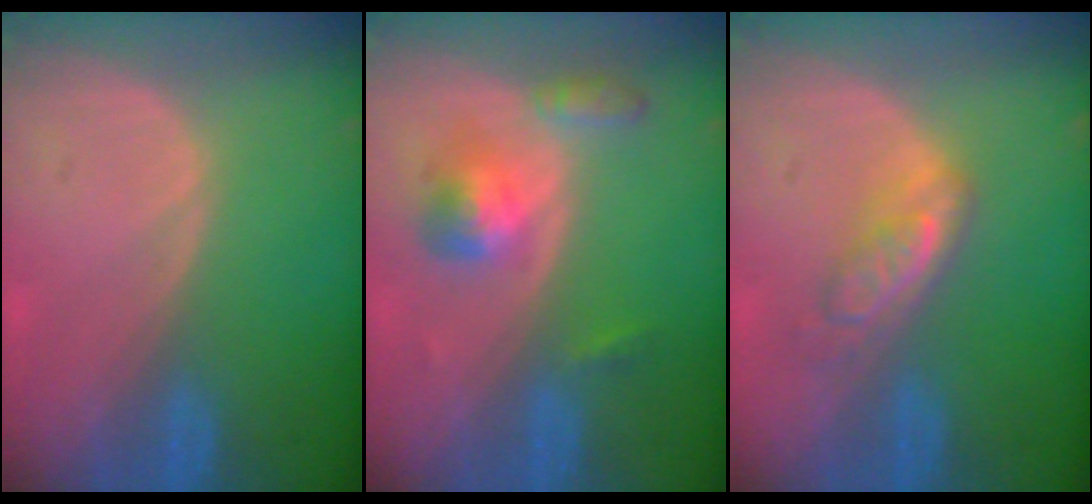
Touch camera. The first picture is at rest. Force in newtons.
{"total": 5.2, "press": 4.9, "slide": 1.7}
{"total": 5.0, "press": 4.6, "slide": 1.9}